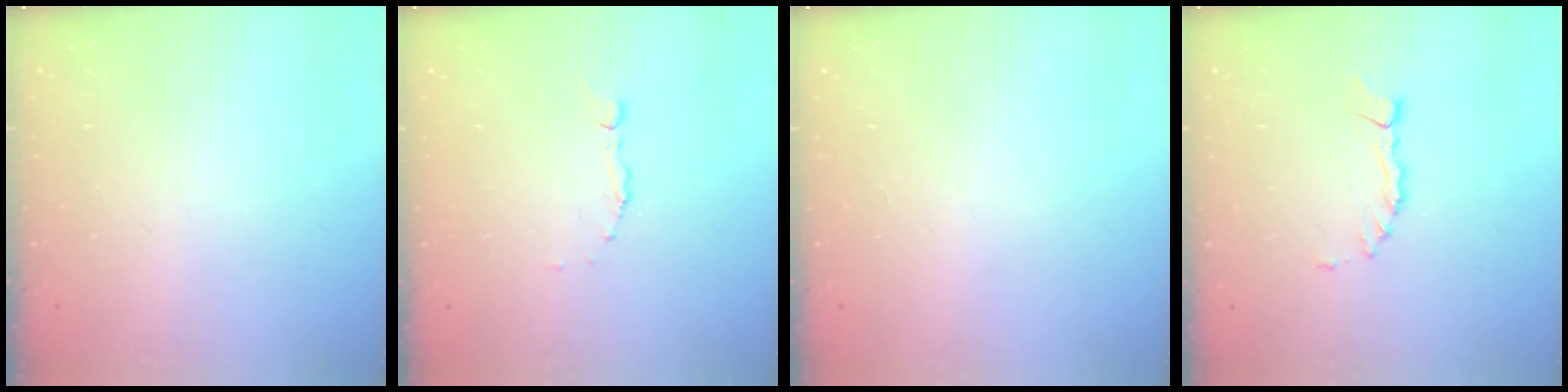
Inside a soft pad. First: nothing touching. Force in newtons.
{"total": 1.7, "press": 1.7, "slide": 0.4}
{"total": 1.4, "press": 1.4, "slide": 0.0}
{"total": 2.4, "press": 2.4, "slide": 0.3}